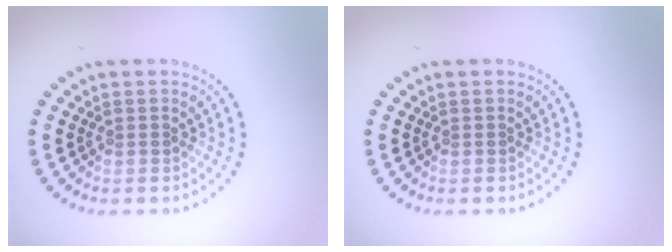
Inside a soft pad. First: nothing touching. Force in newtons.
{"total": 0.0}